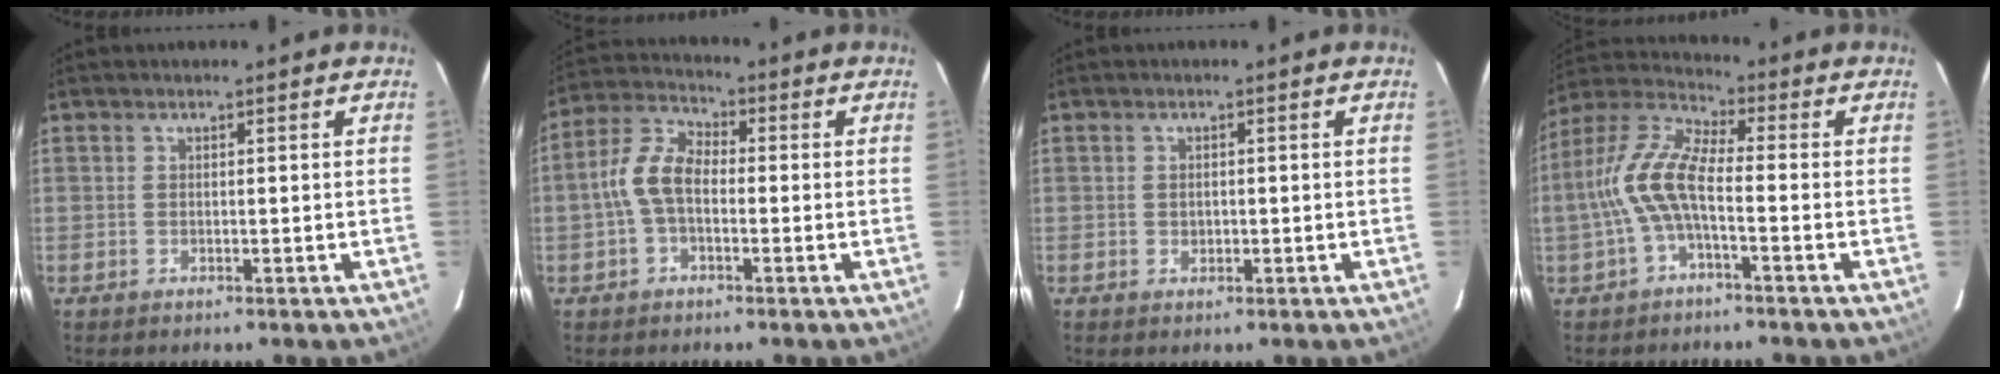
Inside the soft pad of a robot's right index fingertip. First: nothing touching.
{"total": 7.4, "force": [-1.3, 4.3, 5.9], "torque": [-0.127, 0.021, -0.028]}
{"total": 1.2, "force": [-0.1, 1.1, 0.5], "torque": [-0.006, 0.001, -0.001]}
{"total": 9.9, "force": [-2.2, 3.0, 9.1], "torque": [-0.205, 0.014, -0.045]}